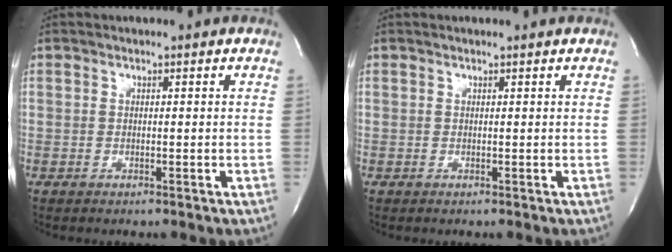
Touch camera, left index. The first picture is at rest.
{"total": 0.7, "force": [0.6, -0.1, 0.1], "torque": [-0.007, -0.003, 0.008]}